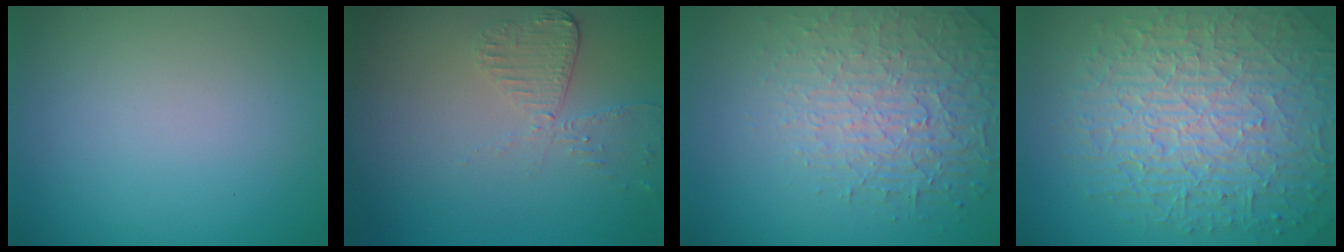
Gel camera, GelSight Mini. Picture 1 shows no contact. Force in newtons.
{"total": 2.7, "press": 2.4, "slide": 1.2}
{"total": 4.0, "press": 3.8, "slide": 1.2}
{"total": 10.2, "press": 6.7, "slide": 7.8}